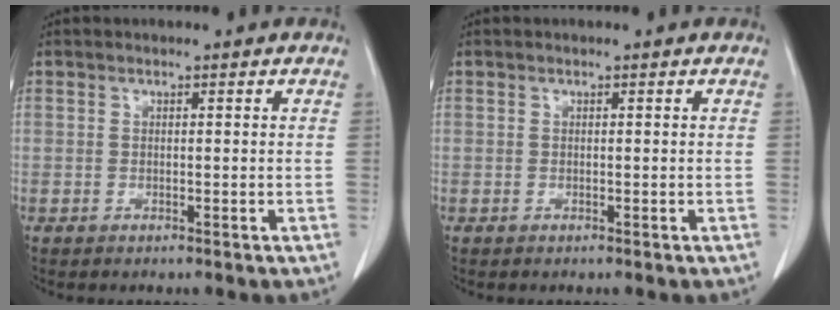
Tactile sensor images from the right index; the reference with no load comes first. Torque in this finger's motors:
{"motor_torque": [0.00, 0.00, 0.02, 0.00]}